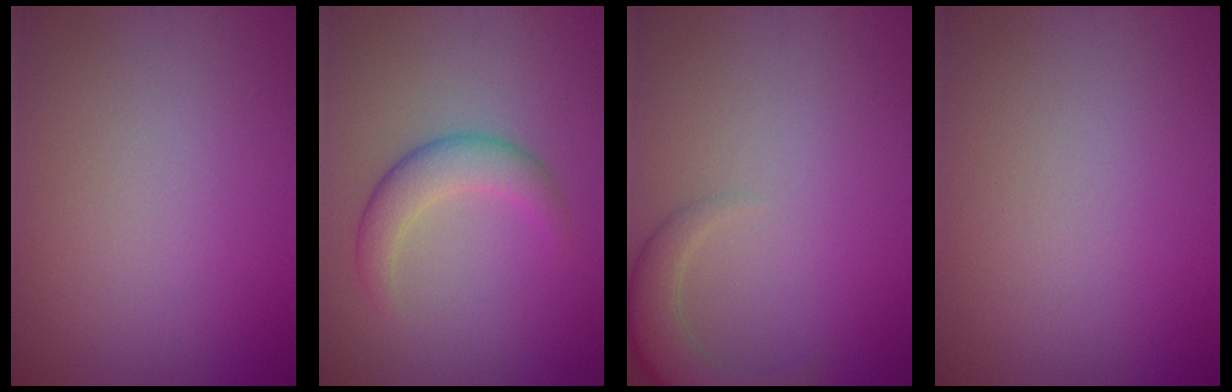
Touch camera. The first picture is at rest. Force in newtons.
{"total": 3.2, "press": 3.2, "slide": 0.0}
{"total": 3.3, "press": 3.3, "slide": 0.3}
{"total": 0.0}